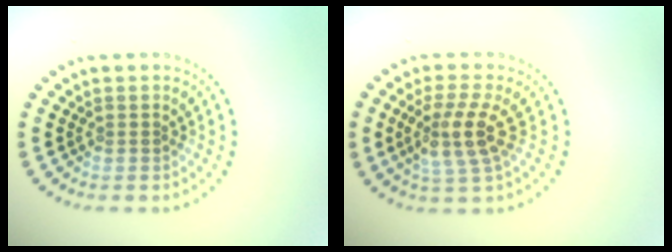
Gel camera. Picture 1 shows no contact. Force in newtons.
{"total": 3.8, "press": 3.3, "slide": 1.9}